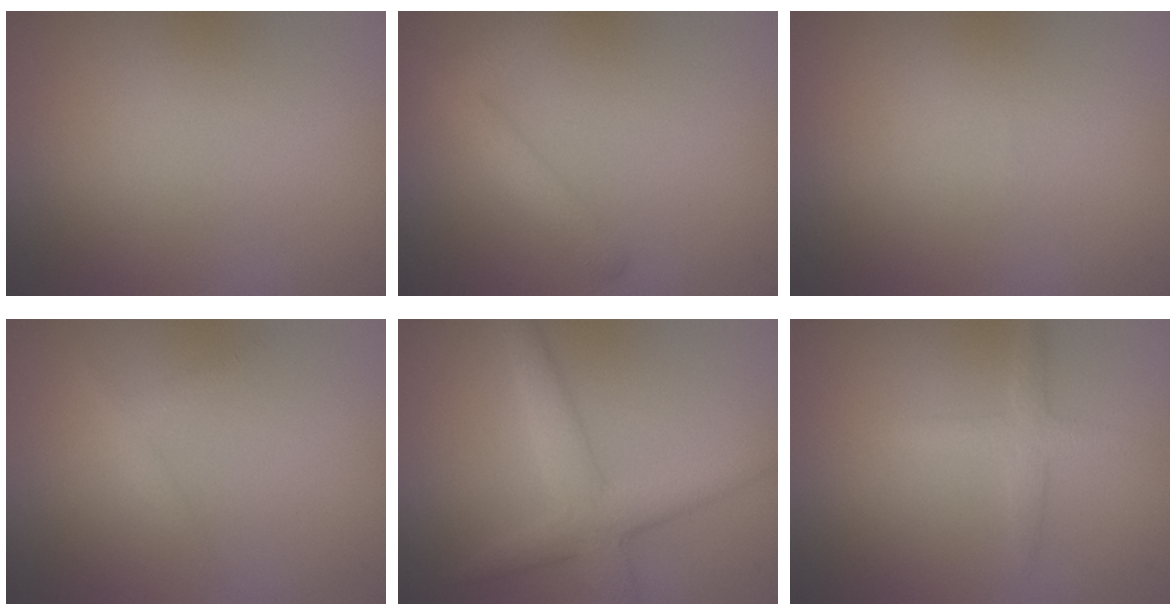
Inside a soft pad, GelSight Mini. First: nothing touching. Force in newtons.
{"total": 2.3, "press": 2.3, "slide": 0.2}
{"total": 0.0}
{"total": 1.3, "press": 1.3, "slide": 0.1}
{"total": 4.2, "press": 4.2, "slide": 0.1}
{"total": 2.0, "press": 2.0, "slide": 0.2}